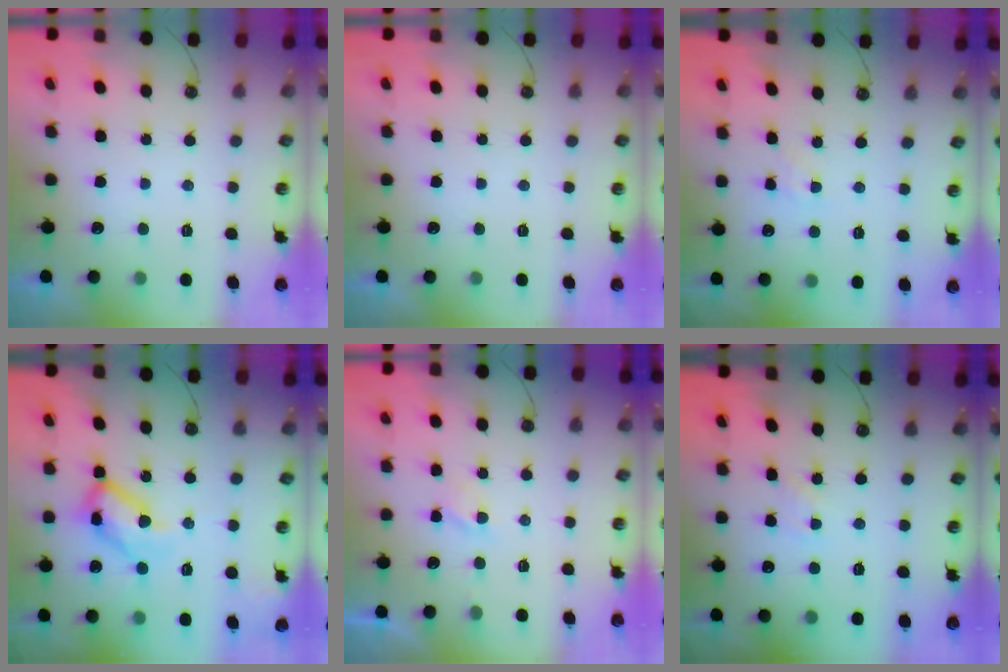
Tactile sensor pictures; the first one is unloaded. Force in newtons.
{"total": 0.0}
{"total": 2.4, "press": 2.4, "slide": 0.4}
{"total": 16.9, "press": 16.9, "slide": 0.6}
{"total": 1.9, "press": 1.9, "slide": 0.4}
{"total": 2.4, "press": 2.4, "slide": 0.3}